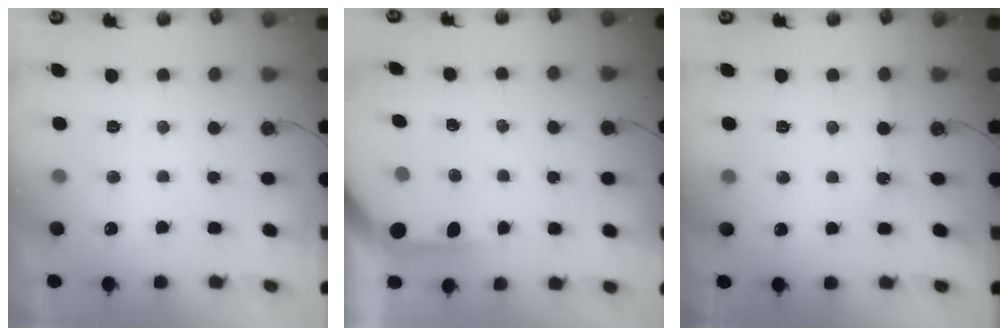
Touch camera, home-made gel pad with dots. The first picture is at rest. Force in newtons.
{"total": 3.8, "press": 3.8, "slide": 0.4}
{"total": 2.5, "press": 2.4, "slide": 0.5}